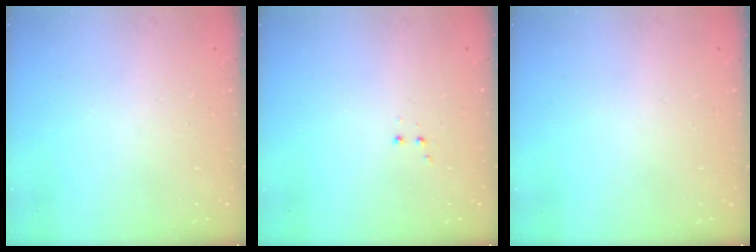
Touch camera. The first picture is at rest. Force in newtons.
{"total": 2.8, "press": 2.8, "slide": 0.6}
{"total": 0.0}